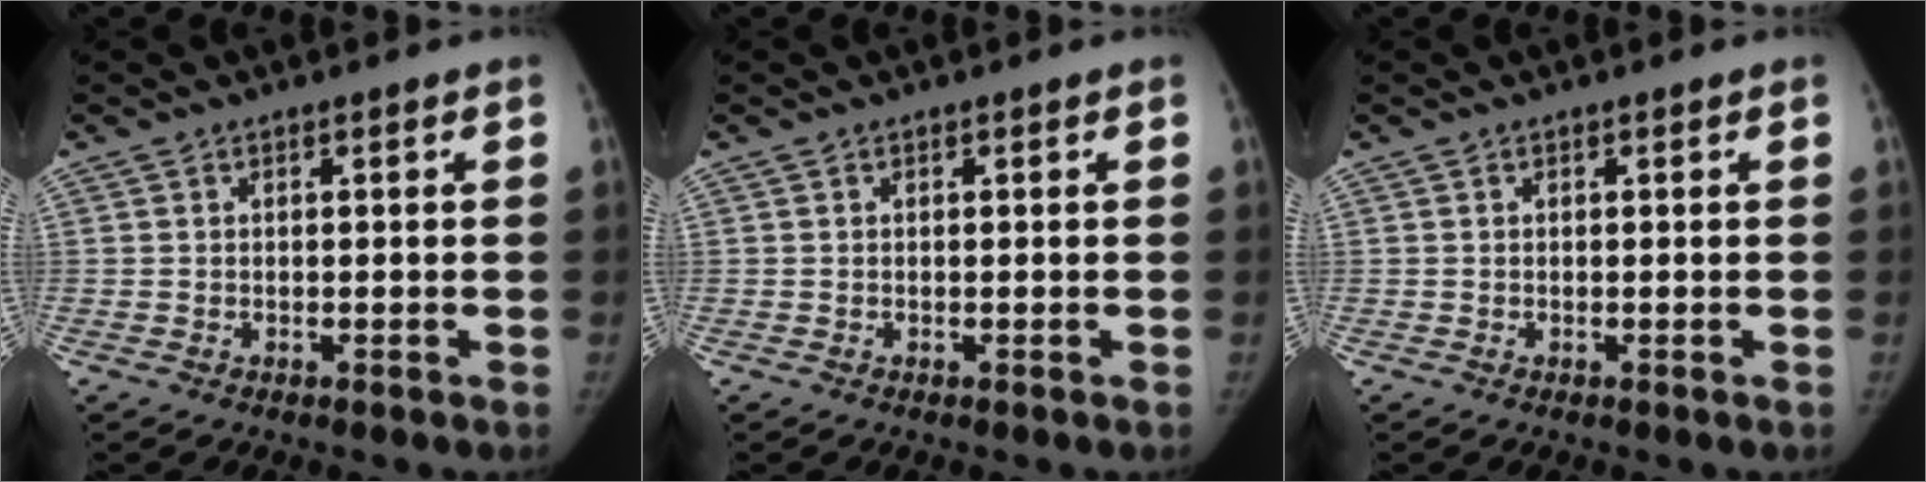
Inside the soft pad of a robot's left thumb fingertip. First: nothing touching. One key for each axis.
{"total": 0.0}
{"total": 0.0}